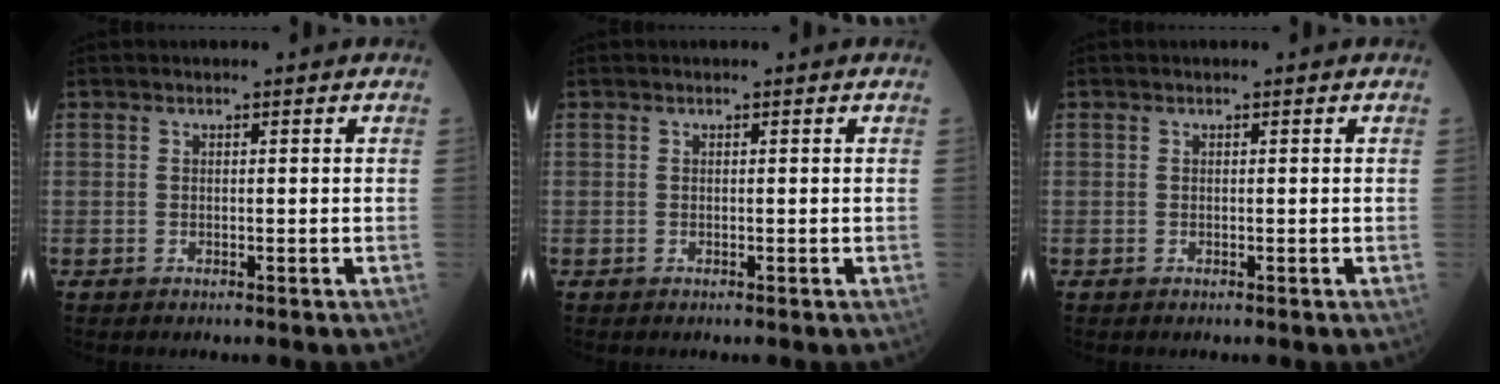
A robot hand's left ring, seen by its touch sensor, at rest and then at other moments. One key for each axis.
{"total": 0.0}
{"total": 0.0}